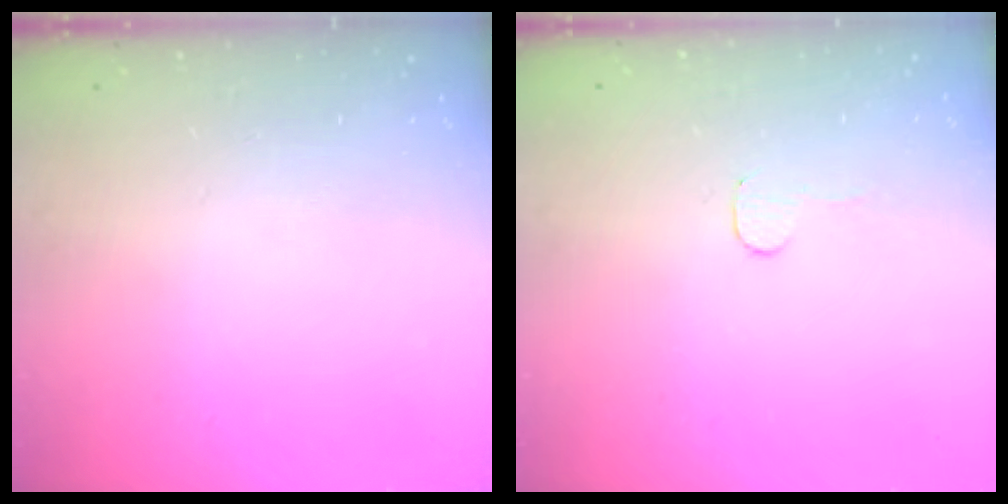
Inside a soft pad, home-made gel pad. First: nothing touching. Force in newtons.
{"total": 2.8, "press": 2.8, "slide": 0.2}